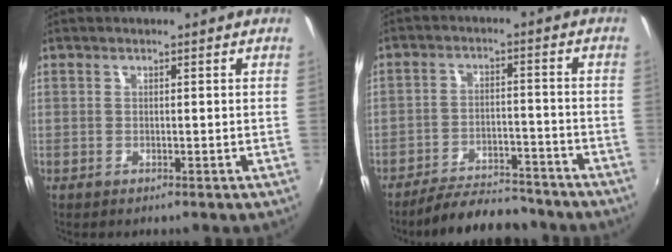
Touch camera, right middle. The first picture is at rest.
{"total": 12.1, "force": [-10.9, 3.1, 4.2], "torque": [-0.098, 0.003, -0.156]}